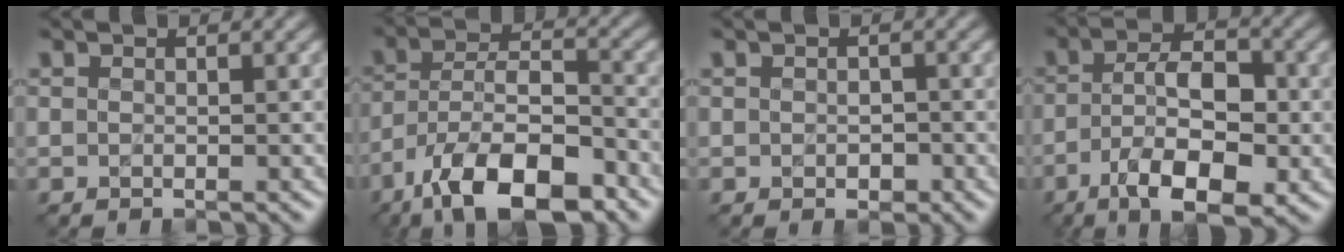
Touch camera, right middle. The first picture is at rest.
{"total": 11.6, "force": [-7.3, 4.7, 7.7], "torque": [-0.138, 0.004, -0.136]}
{"total": 1.0, "force": [-0.2, 0.7, 0.7], "torque": [-0.009, 0.000, -0.003]}
{"total": 8.7, "force": [-3.4, 3.6, 7.1], "torque": [-0.126, 0.005, -0.059]}